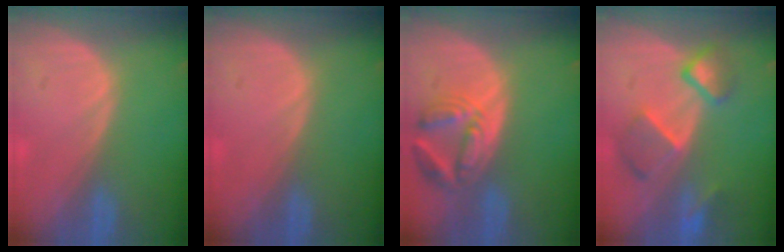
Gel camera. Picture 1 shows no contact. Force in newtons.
{"total": 0.0}
{"total": 7.6, "press": 6.8, "slide": 3.4}
{"total": 7.6, "press": 6.7, "slide": 3.5}